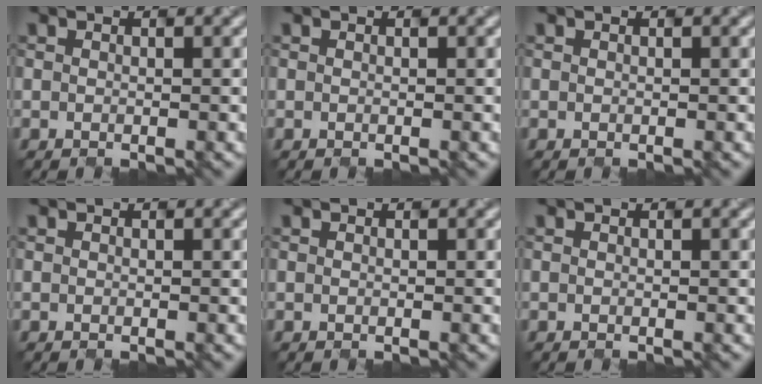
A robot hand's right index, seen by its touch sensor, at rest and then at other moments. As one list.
[{"total": 0.0}, {"total": 0.0}, {"total": 0.0}, {"total": 0.0}, {"total": 0.0}]